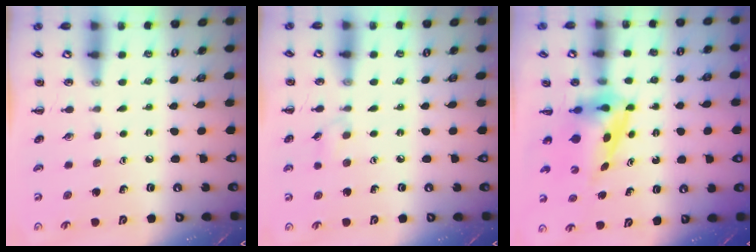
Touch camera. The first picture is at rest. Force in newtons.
{"total": 3.4, "press": 3.1, "slide": 1.3}
{"total": 4.0, "press": 3.9, "slide": 0.7}